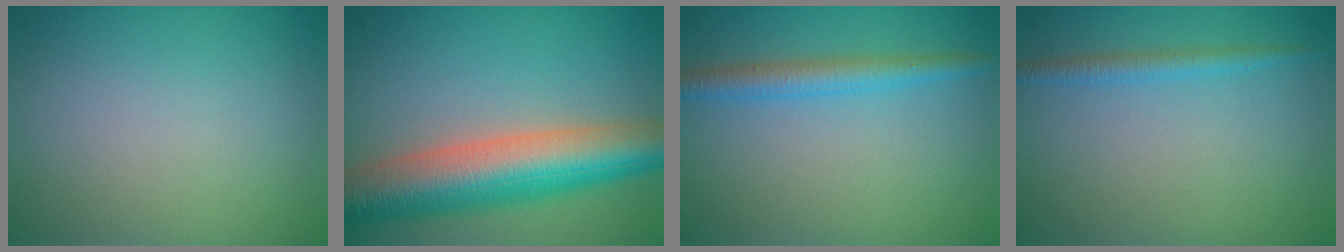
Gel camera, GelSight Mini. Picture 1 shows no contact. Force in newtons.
{"total": 10.0, "press": 10.0, "slide": 0.3}
{"total": 2.6, "press": 2.6, "slide": 0.1}
{"total": 1.5, "press": 1.5, "slide": 0.1}